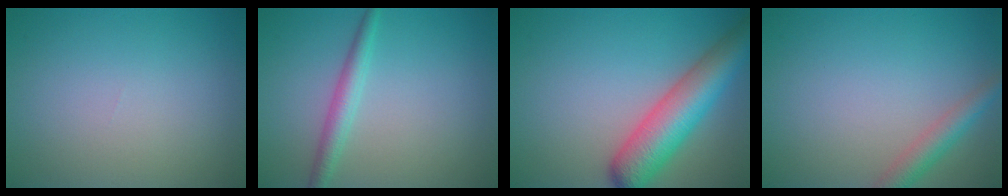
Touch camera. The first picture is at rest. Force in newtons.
{"total": 2.3, "press": 2.3, "slide": 0.0}
{"total": 7.6, "press": 7.6, "slide": 0.3}
{"total": 2.7, "press": 2.7, "slide": 0.1}